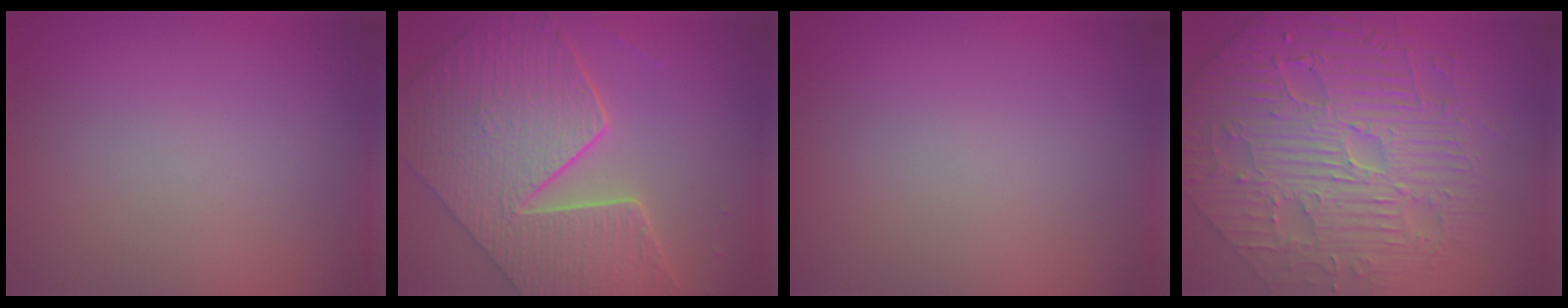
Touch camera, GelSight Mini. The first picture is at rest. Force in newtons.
{"total": 9.1, "press": 6.7, "slide": 6.2}
{"total": 0.0}
{"total": 8.9, "press": 6.8, "slide": 5.7}